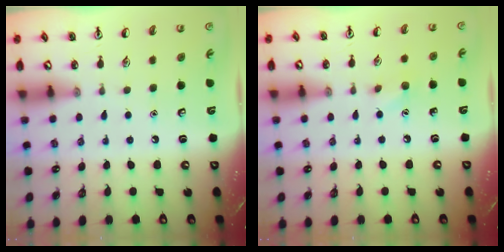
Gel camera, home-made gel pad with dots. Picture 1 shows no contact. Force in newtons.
{"total": 6.3, "press": 6.0, "slide": 1.9}